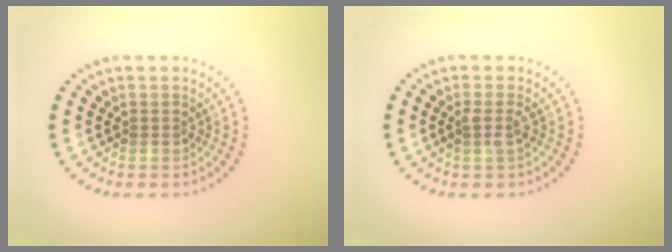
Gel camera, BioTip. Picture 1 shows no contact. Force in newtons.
{"total": 1.2, "press": 1.0, "slide": 0.7}